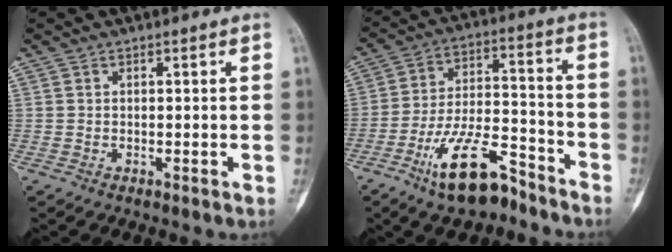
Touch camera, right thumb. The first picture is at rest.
{"total": 14.5, "force": [-9.6, 5.5, 9.3], "torque": [-0.160, 0.069, -0.171]}